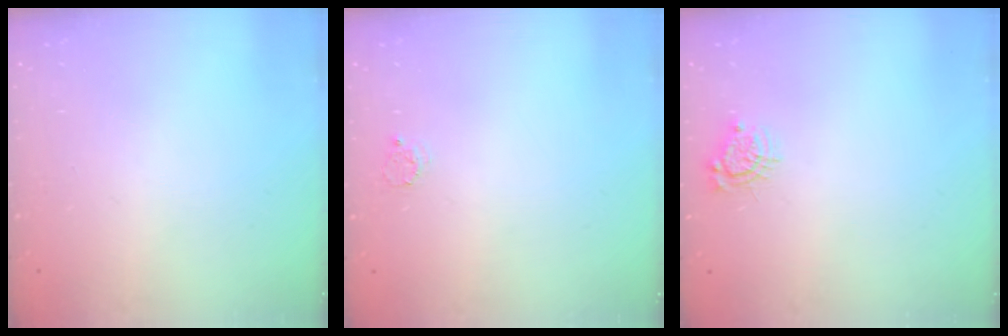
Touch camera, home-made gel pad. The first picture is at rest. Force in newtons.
{"total": 2.3, "press": 2.3, "slide": 0.2}
{"total": 7.0, "press": 6.9, "slide": 0.5}